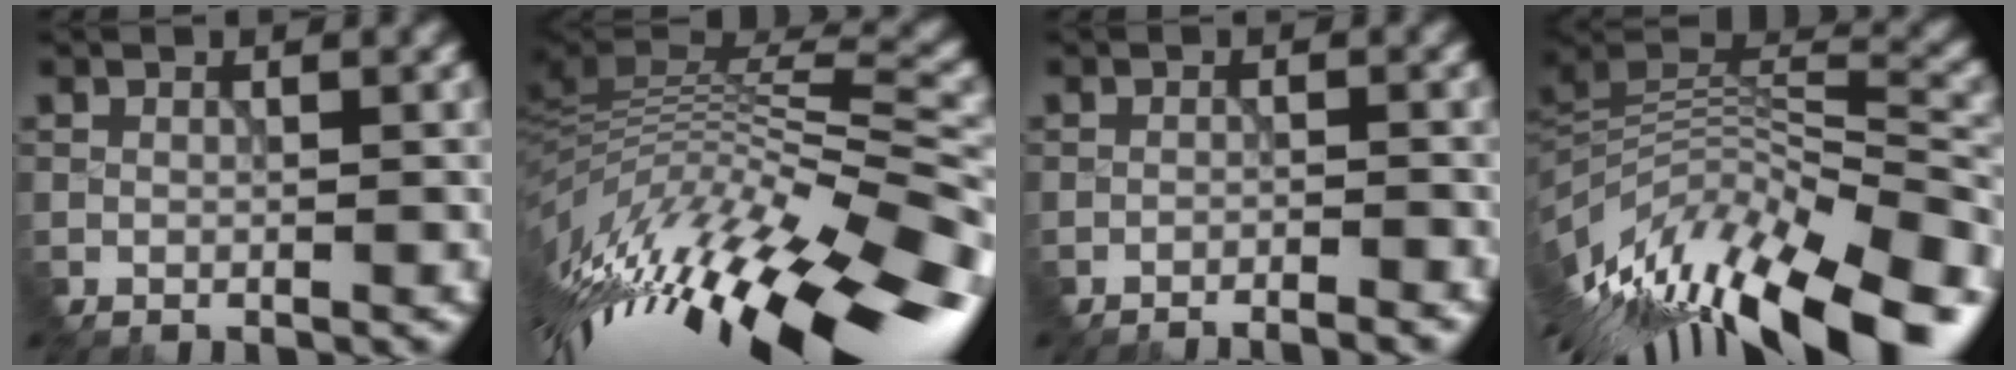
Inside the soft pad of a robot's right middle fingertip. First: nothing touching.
{"total": 13.2, "force": [-3.3, 4.6, 11.9], "torque": [-0.244, 0.003, -0.049]}
{"total": 4.1, "force": [-4.1, 0.3, 0.3], "torque": [-0.011, 0.004, -0.055]}
{"total": 12.5, "force": [-5.0, 4.5, 10.5], "torque": [-0.214, 0.008, -0.078]}